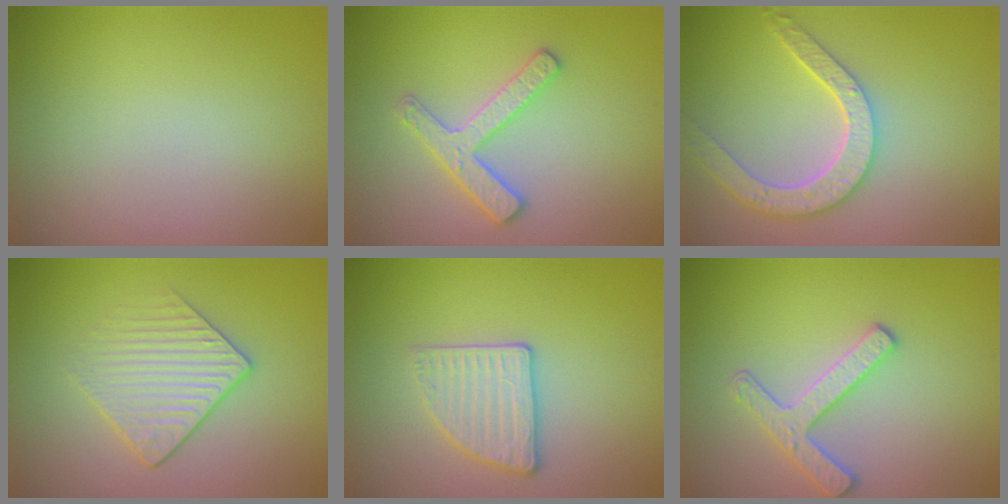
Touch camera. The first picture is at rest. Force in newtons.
{"total": 2.7, "press": 2.6, "slide": 0.5}
{"total": 4.6, "press": 3.8, "slide": 2.6}
{"total": 2.4, "press": 2.1, "slide": 1.1}
{"total": 2.9, "press": 2.7, "slide": 1.1}
{"total": 2.8, "press": 2.7, "slide": 0.9}